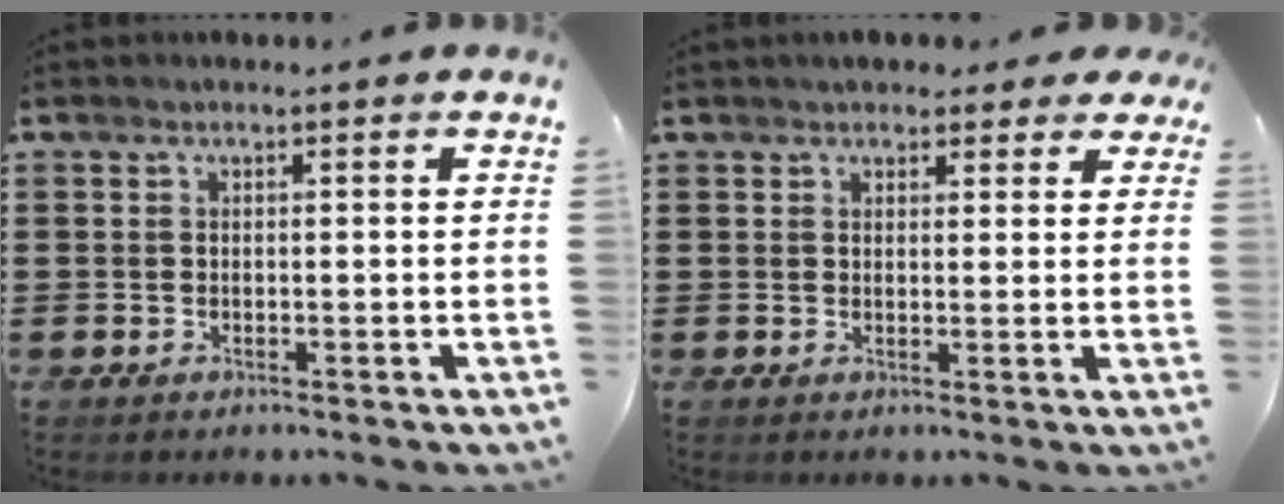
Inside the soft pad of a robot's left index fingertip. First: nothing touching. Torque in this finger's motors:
{"motor_torque": [2.14, 0.00, 0.15, -0.12]}